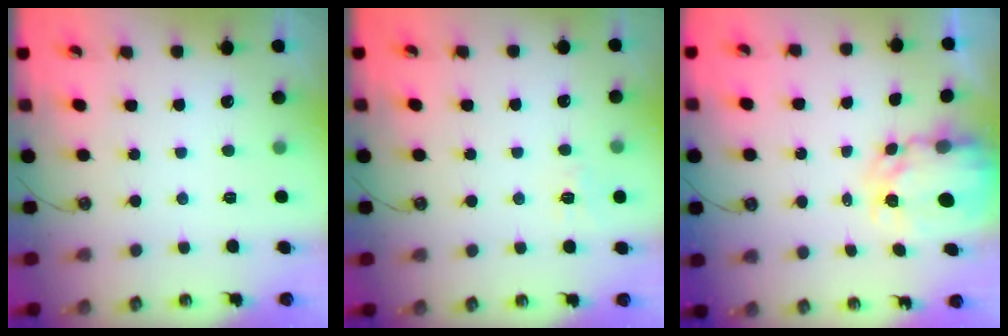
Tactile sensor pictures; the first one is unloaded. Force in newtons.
{"total": 7.0, "press": 7.0, "slide": 0.5}
{"total": 5.7, "press": 5.7, "slide": 0.6}